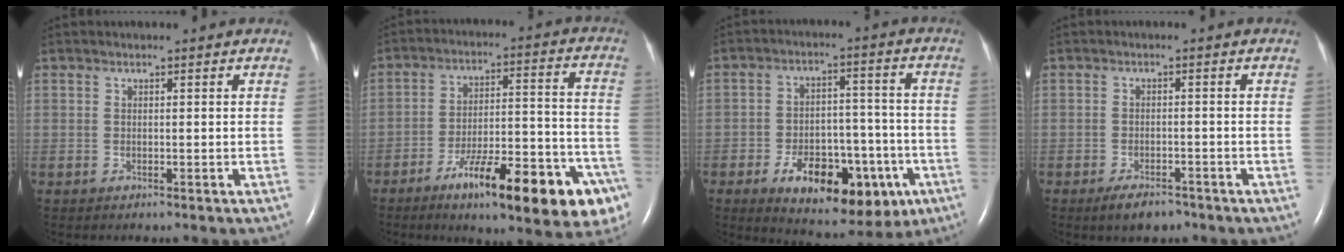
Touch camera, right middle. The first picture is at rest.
{"total": 20.7, "force": [-11.8, 4.3, 16.5], "torque": [-0.165, 0.025, -0.166]}
{"total": 16.6, "force": [-7.8, 8.0, 12.4], "torque": [-0.166, 0.015, -0.101]}
{"total": 3.8, "force": [-2.8, 1.5, 2.1], "torque": [-0.044, -0.003, -0.040]}